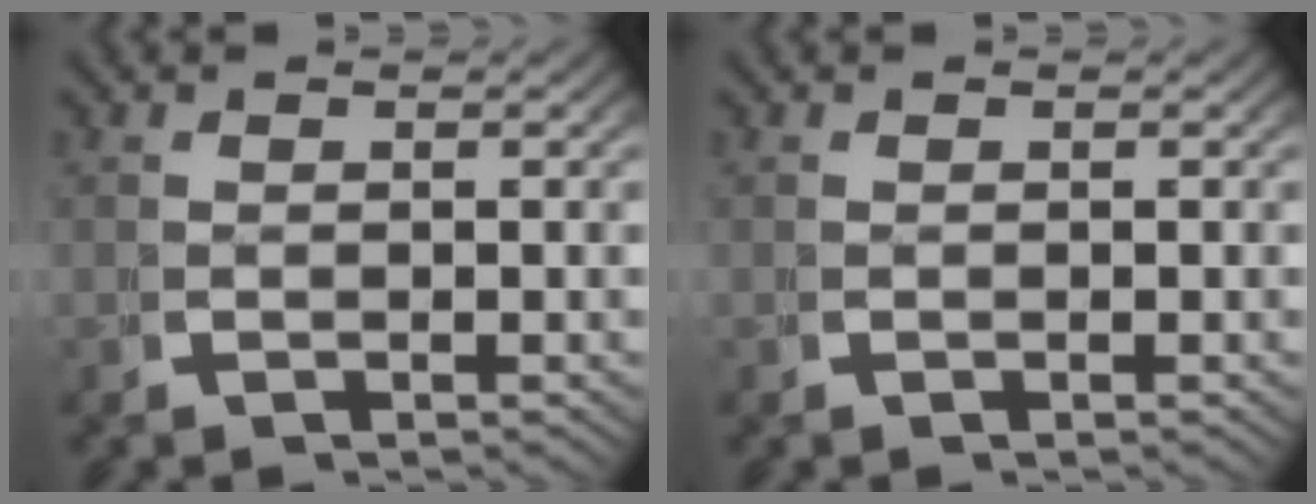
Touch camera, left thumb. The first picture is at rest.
{"total": 0.0}